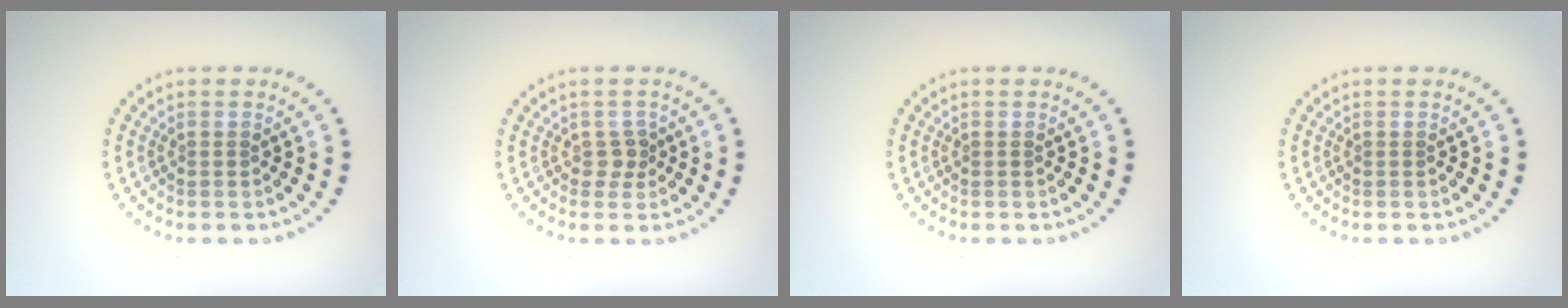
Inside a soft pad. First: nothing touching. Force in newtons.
{"total": 1.3, "press": 1.0, "slide": 0.8}
{"total": 0.0}
{"total": 0.0}